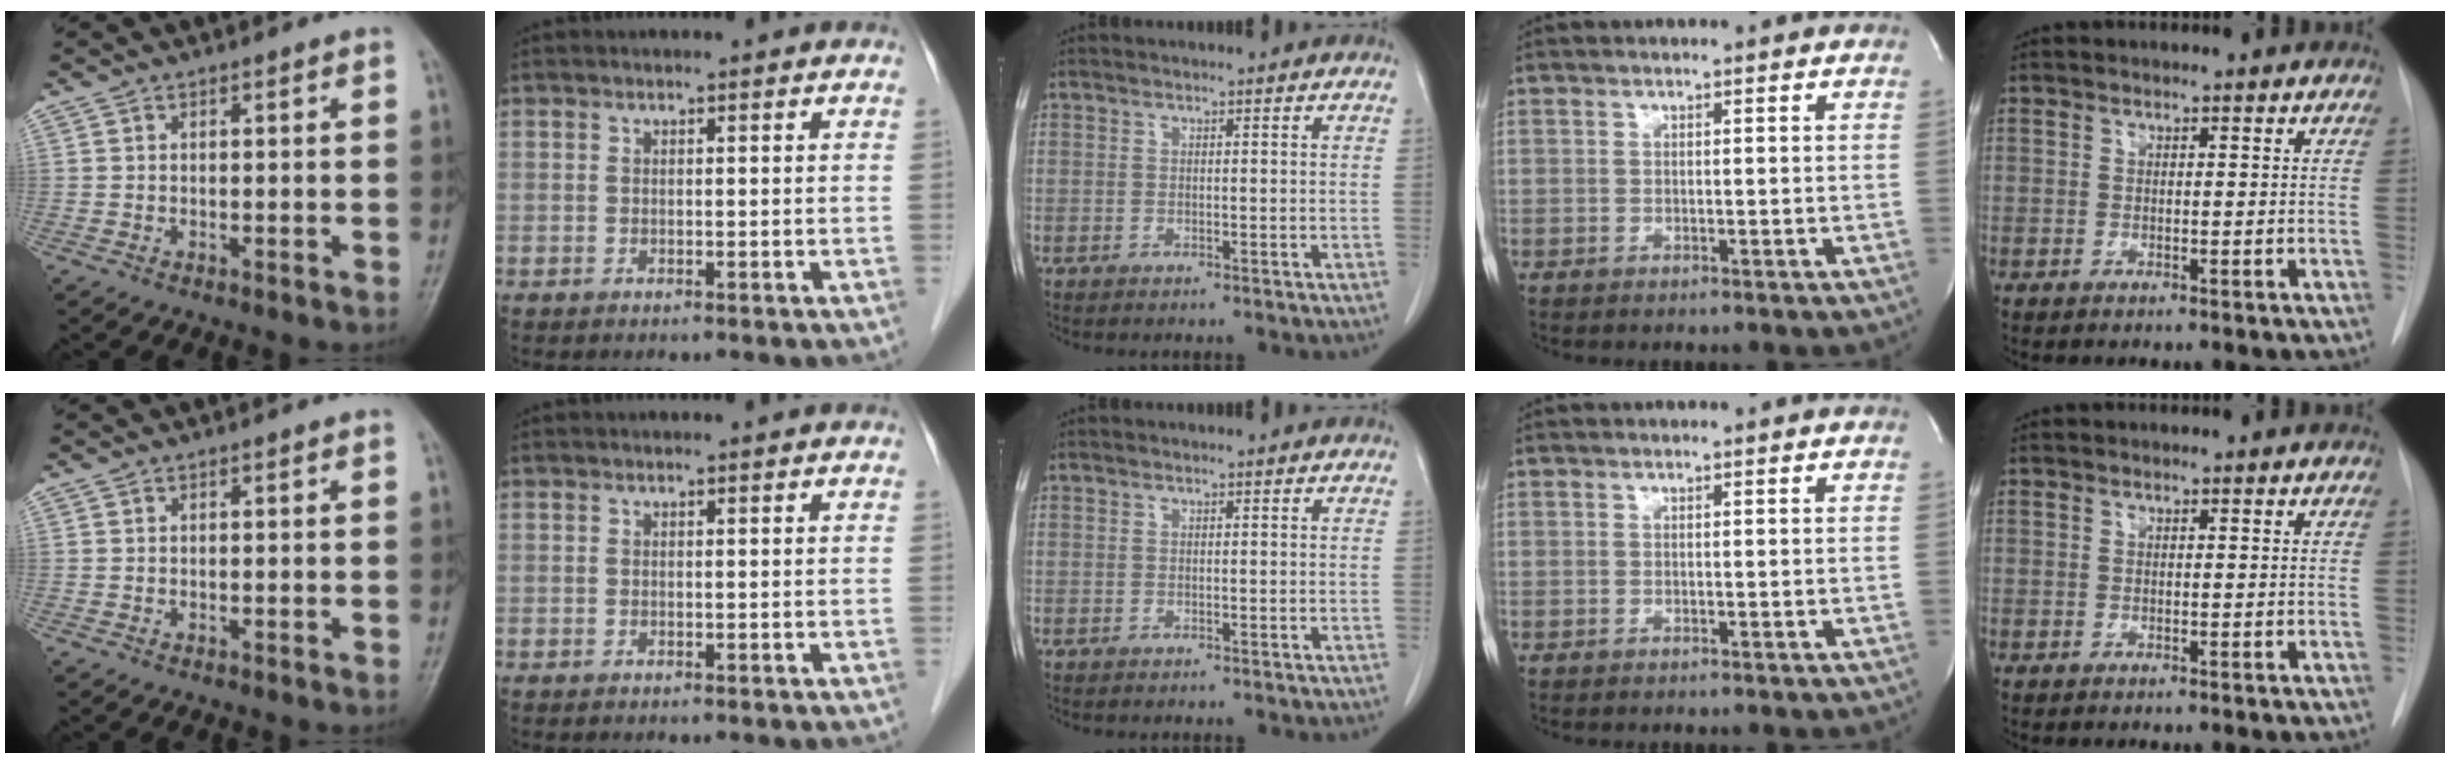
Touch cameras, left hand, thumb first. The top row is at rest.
{}